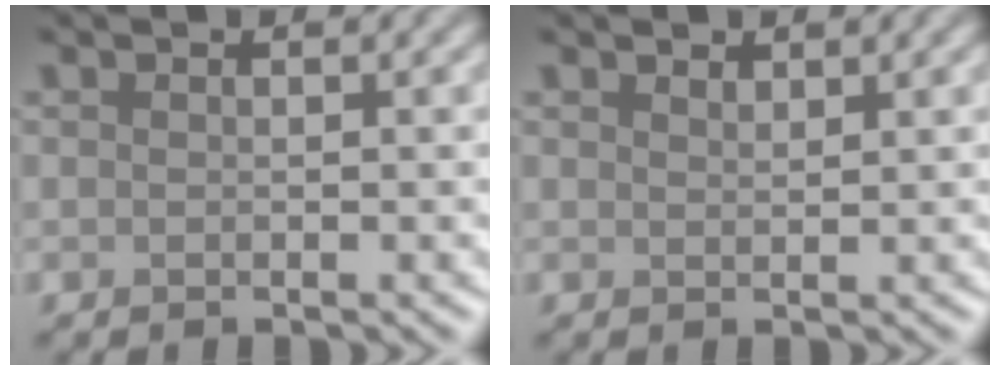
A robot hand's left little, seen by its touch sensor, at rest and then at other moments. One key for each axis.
{"total": 0.9, "fx": 0.8, "fy": 0.2, "fz": 0.2, "tx": -0.004, "ty": -0.002, "tz": 0.017}